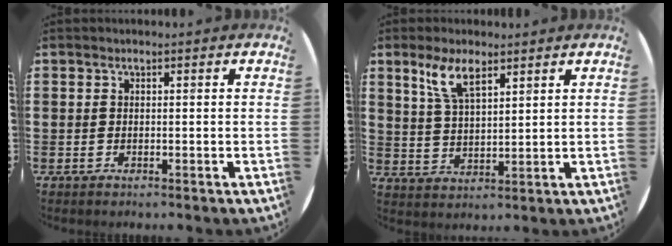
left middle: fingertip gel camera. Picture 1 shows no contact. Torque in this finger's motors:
{"motor_torque": [1.14, -1.00, 0.19, 0.07]}